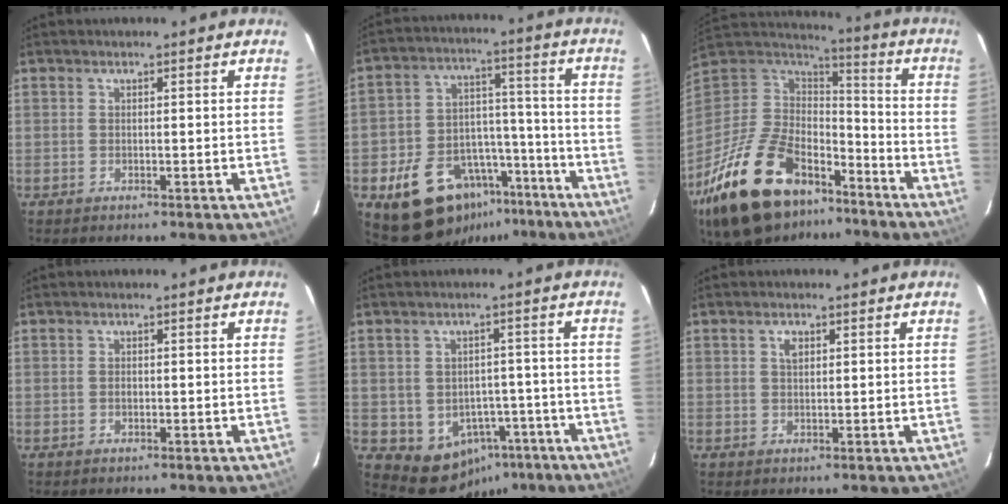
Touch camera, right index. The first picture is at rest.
{"total": 18.5, "force": [-12.4, 11.8, 6.9], "torque": [-0.147, 0.060, -0.160]}
{"total": 29.1, "force": [-18.2, 15.6, 16.6], "torque": [-0.346, -0.008, -0.285]}
{"total": 0.6, "force": [-0.1, 0.5, 0.4], "torque": [-0.005, 0.003, 0.000]}
{"total": 9.1, "force": [-4.4, 7.6, 2.3], "torque": [-0.049, 0.035, -0.022]}
{"total": 1.8, "force": [0.7, 1.1, 1.2], "torque": [-0.022, 0.006, 0.012]}